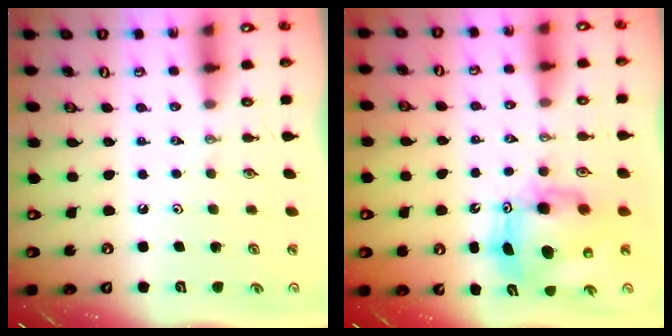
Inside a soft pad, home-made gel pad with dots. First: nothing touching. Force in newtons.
{"total": 10.2, "press": 10.1, "slide": 1.0}